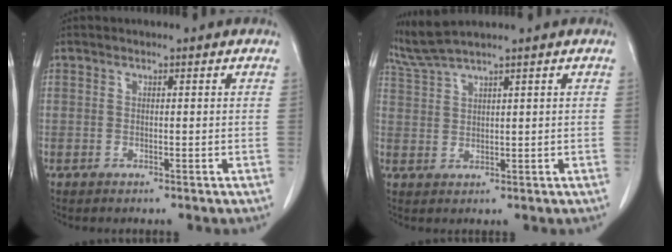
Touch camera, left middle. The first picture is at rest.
{"total": 4.0, "force": [3.5, -1.3, 1.2], "torque": [-0.041, 0.006, 0.083]}